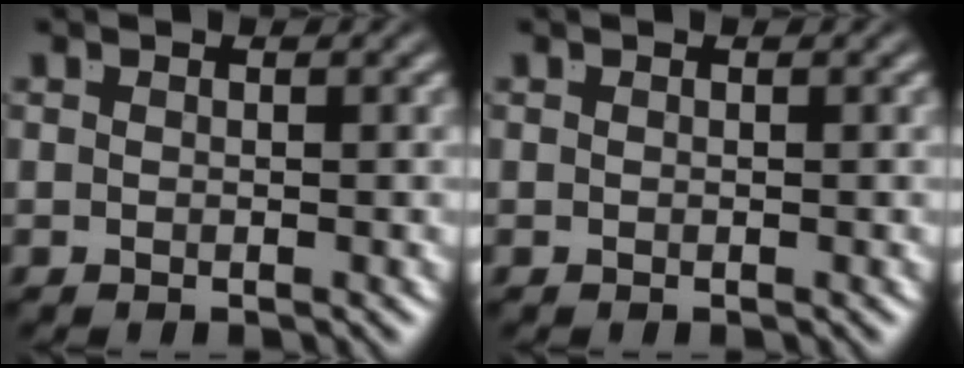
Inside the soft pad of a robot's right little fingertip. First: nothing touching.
{"total": 0.0}